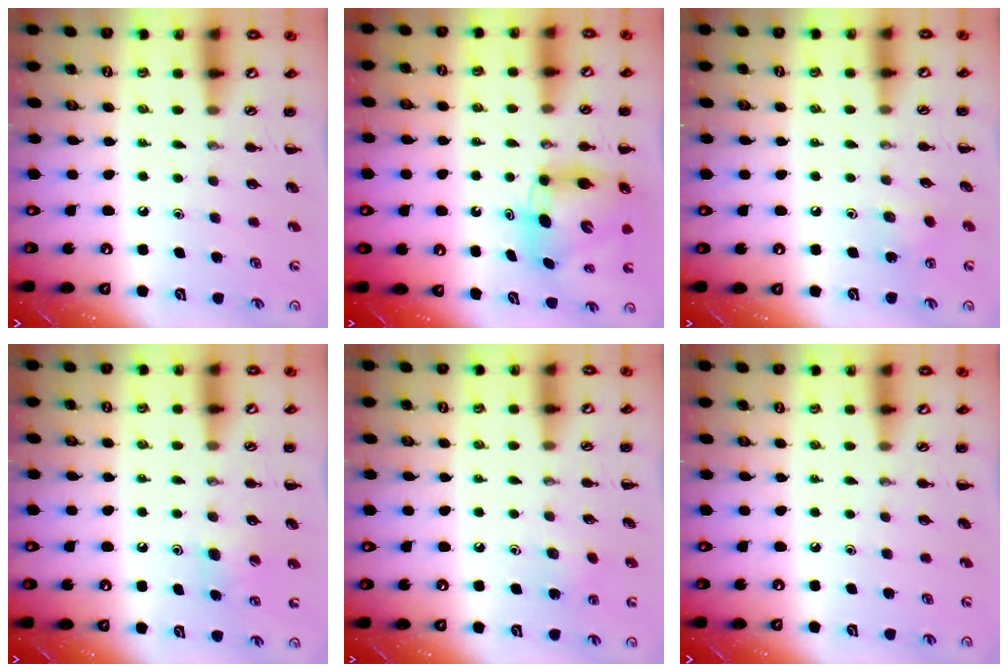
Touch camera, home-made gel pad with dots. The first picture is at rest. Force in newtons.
{"total": 7.7, "press": 7.3, "slide": 2.3}
{"total": 4.3, "press": 4.1, "slide": 1.2}
{"total": 5.0, "press": 4.8, "slide": 1.6}
{"total": 5.7, "press": 5.5, "slide": 1.5}
{"total": 0.0}